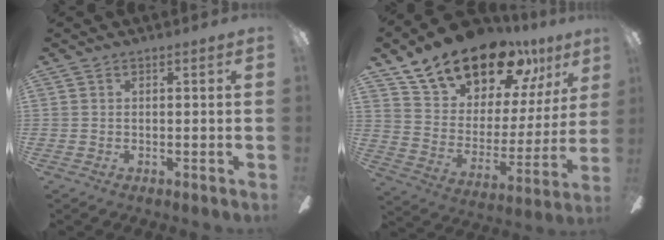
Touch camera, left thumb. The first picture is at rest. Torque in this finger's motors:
{"motor_torque": [0.61, 0.62, 1.51, -1.26, 0.11]}